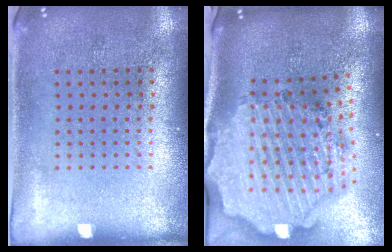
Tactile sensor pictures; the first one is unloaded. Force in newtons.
{"total": 3.6, "press": 3.0, "slide": 1.9}